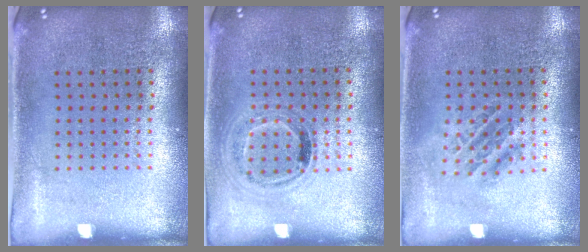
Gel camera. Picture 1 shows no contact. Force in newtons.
{"total": 1.0, "press": 0.9, "slide": 0.5}
{"total": 1.2, "press": 1.1, "slide": 0.6}